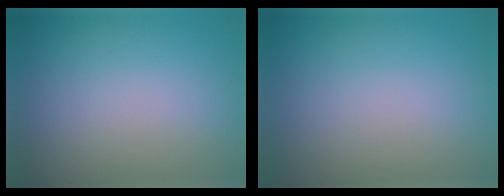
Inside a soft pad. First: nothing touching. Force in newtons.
{"total": 0.0}